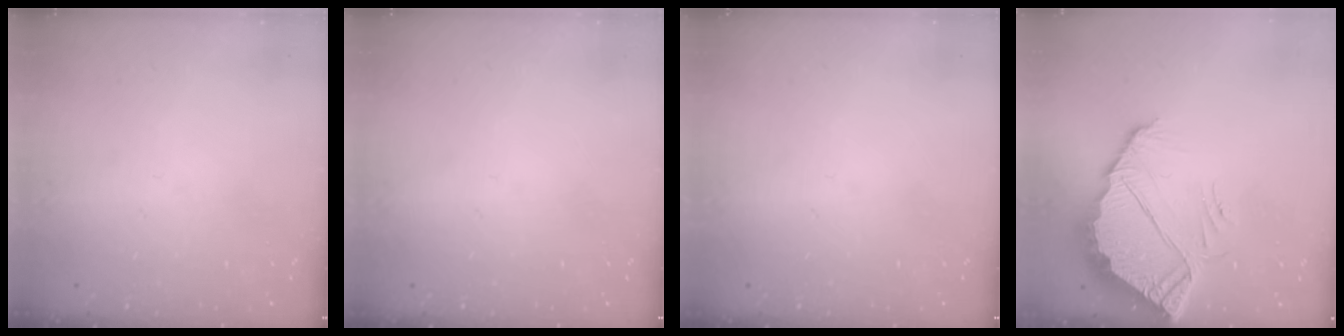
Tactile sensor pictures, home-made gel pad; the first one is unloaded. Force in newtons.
{"total": 0.0}
{"total": 0.0}
{"total": 6.1, "press": 6.1, "slide": 0.3}